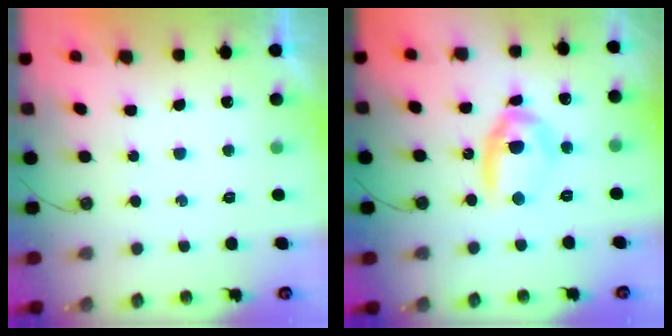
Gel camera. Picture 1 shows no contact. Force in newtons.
{"total": 11.4, "press": 11.4, "slide": 1.0}